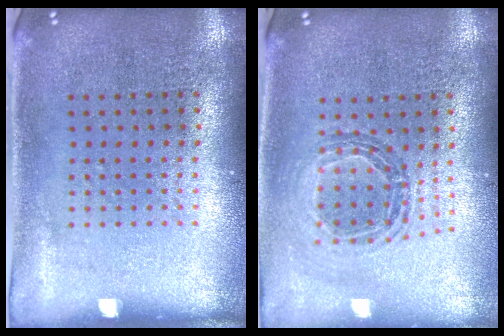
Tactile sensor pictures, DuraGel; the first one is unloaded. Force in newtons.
{"total": 0.8, "press": 0.8, "slide": 0.1}